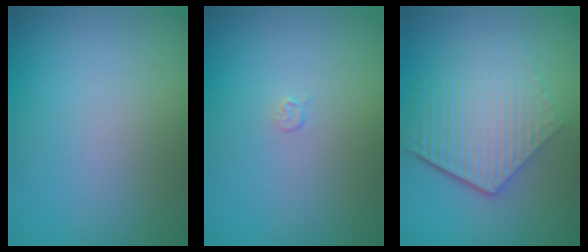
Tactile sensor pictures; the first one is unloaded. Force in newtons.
{"total": 0.6, "press": 0.3, "slide": 0.6}
{"total": 6.2, "press": 4.6, "slide": 4.2}